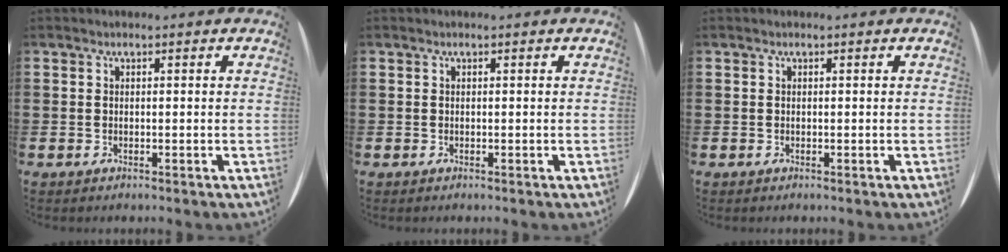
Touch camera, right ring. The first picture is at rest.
{"total": 0.0}
{"total": 0.0}